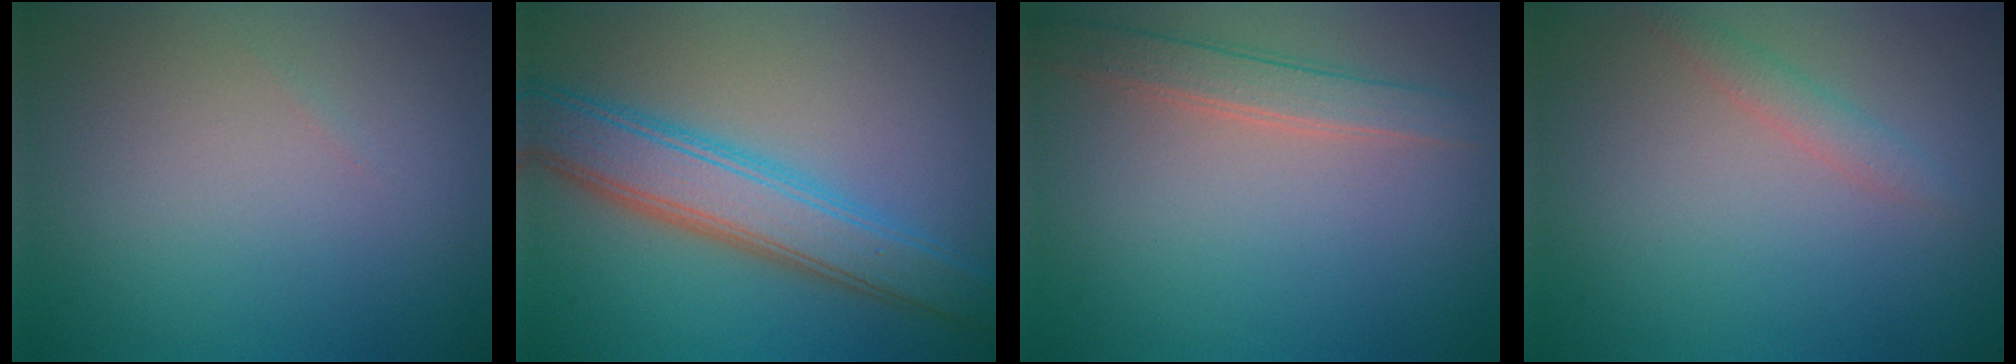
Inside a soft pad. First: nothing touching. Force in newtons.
{"total": 5.8, "press": 5.8, "slide": 0.1}
{"total": 2.6, "press": 2.6, "slide": 0.1}
{"total": 1.4, "press": 1.4, "slide": 0.1}